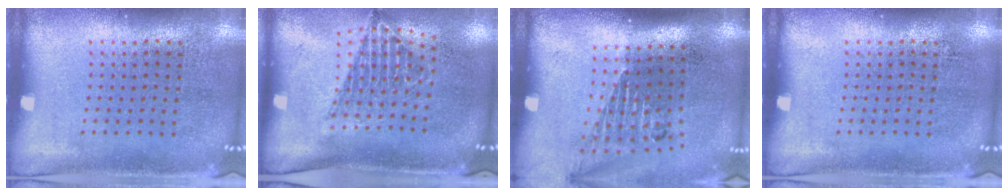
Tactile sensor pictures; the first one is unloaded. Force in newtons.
{"total": 1.5, "press": 1.1, "slide": 0.9}
{"total": 1.6, "press": 1.2, "slide": 1.0}
{"total": 0.0}